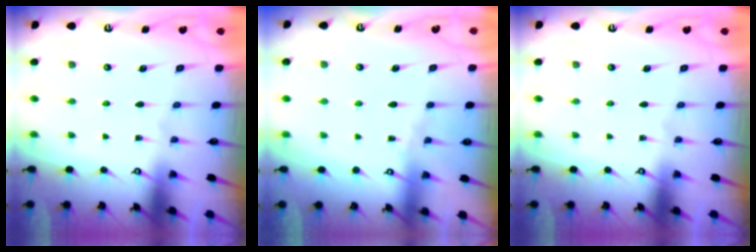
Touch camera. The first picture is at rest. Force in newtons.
{"total": 2.2, "press": 2.2, "slide": 0.3}
{"total": 0.0}